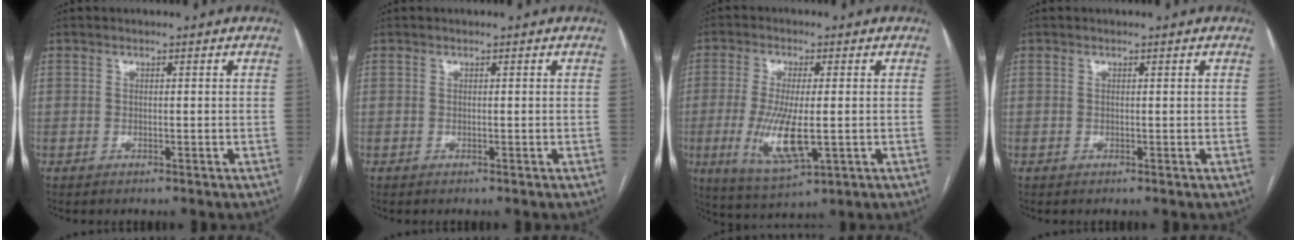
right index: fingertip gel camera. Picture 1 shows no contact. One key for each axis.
{"total": 0.0}
{"total": 9.9, "fx": -1.7, "fy": 2.5, "fz": 9.4, "tx": -0.195, "ty": -0.026, "tz": -0.024}
{"total": 0.0}